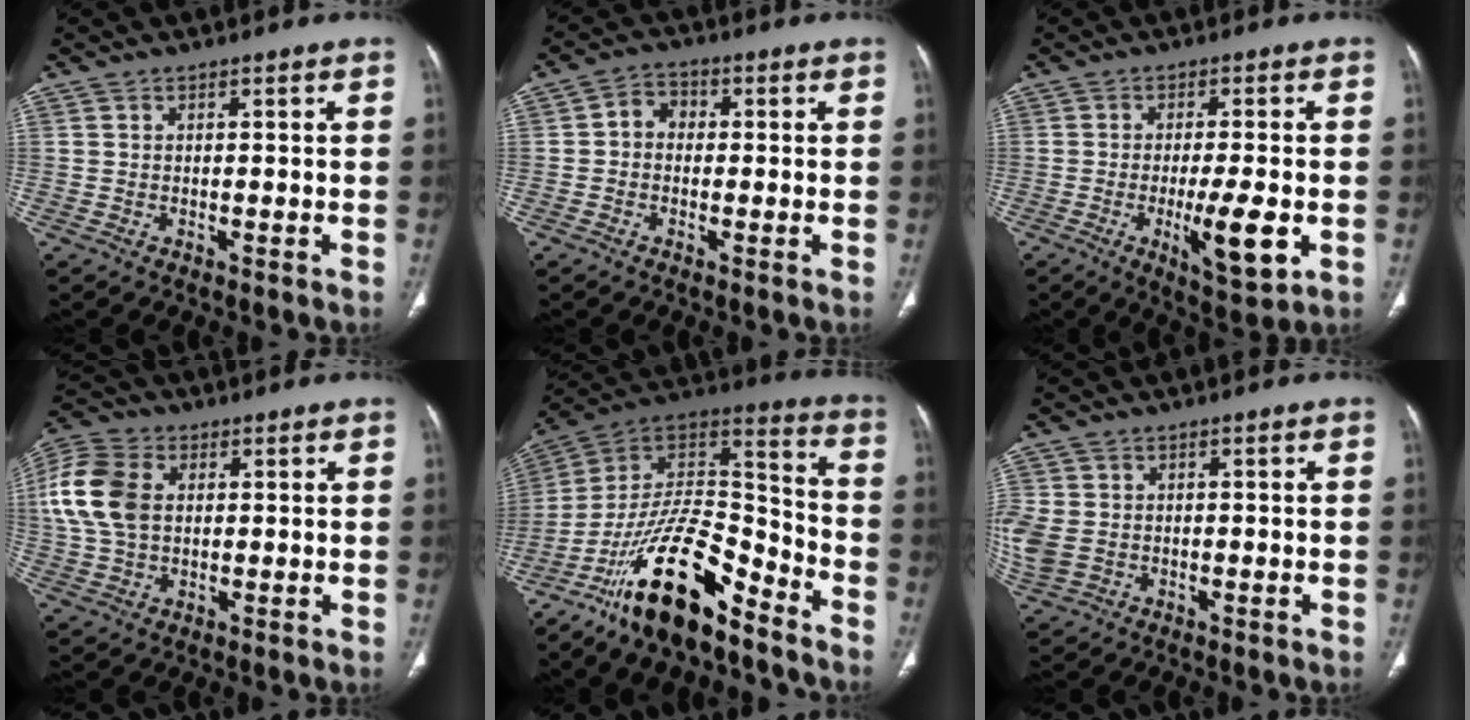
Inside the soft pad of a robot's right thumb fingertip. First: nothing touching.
{"total": 3.8, "force": [-0.2, 3.2, 2.1], "torque": [-0.020, 0.016, -0.016]}
{"total": 9.9, "force": [-2.5, 2.4, 9.2], "torque": [-0.145, -0.016, -0.035]}
{"total": 12.4, "force": [2.0, 8.5, 8.7], "torque": [-0.184, 0.014, 0.036]}
{"total": 20.4, "force": [-13.7, 7.4, 13.2], "torque": [-0.217, 0.094, -0.243]}
{"total": 9.0, "force": [-0.9, 7.3, 5.2], "torque": [-0.148, 0.002, -0.006]}